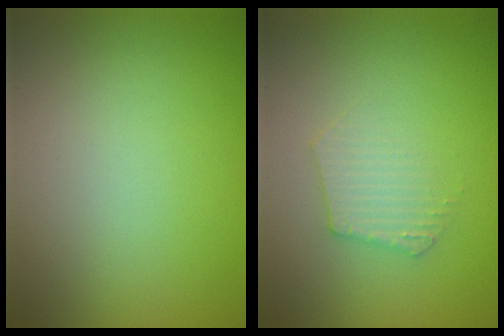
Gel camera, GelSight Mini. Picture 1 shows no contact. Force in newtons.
{"total": 2.4, "press": 2.4, "slide": 0.3}